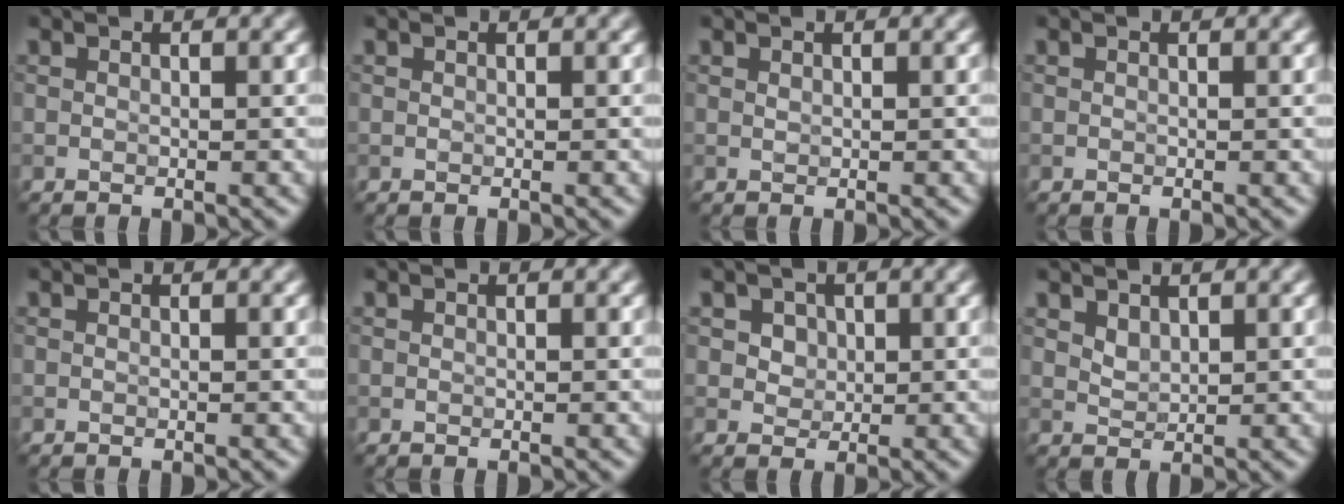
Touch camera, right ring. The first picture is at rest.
{"total": 0.0}
{"total": 0.0}
{"total": 0.0}
{"total": 0.0}
{"total": 0.0}
{"total": 3.4, "force": [1.5, 2.6, 1.6], "torque": [-0.040, 0.007, 0.032]}
{"total": 1.2, "force": [0.8, 0.6, 0.5], "torque": [-0.011, 0.000, 0.027]}